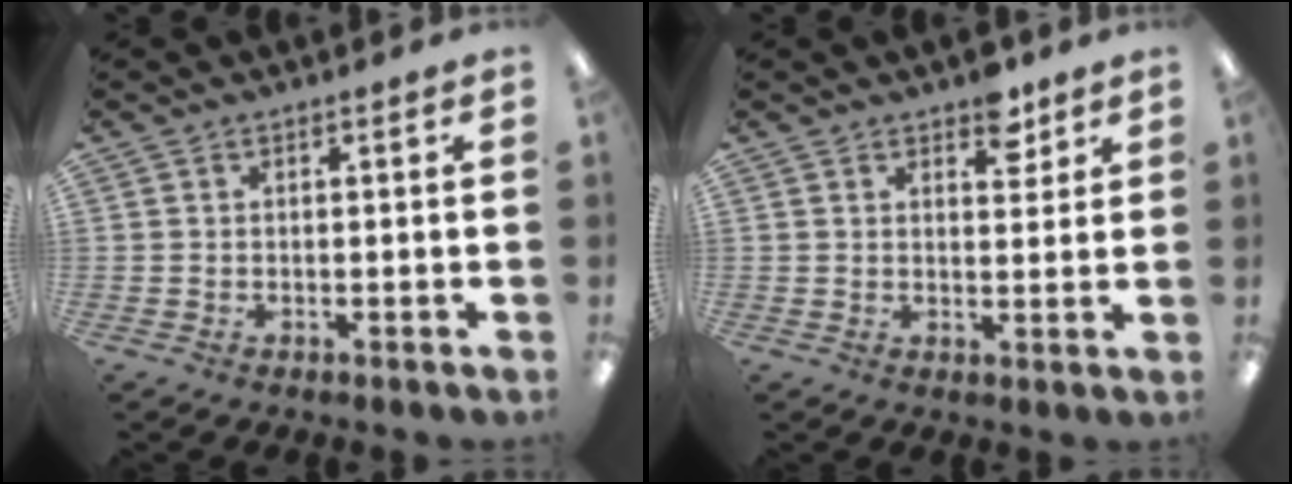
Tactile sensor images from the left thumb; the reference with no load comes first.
{"total": 5.8, "force": [4.3, 2.9, 2.7], "torque": [-0.015, -0.024, 0.070]}